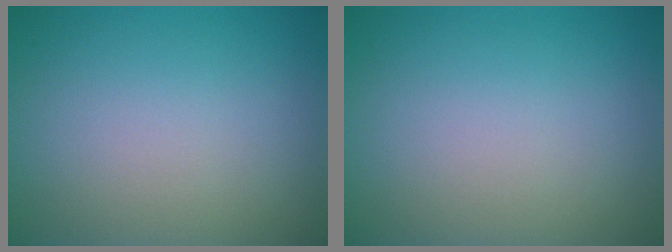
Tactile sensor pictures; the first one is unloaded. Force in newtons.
{"total": 0.0}